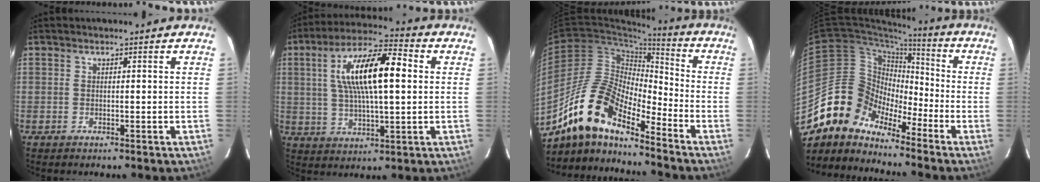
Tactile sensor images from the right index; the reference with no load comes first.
{"total": 15.7, "force": [3.2, 4.7, 14.7], "torque": [-0.265, 0.024, 0.053]}
{"total": 15.6, "force": [-12.3, 4.5, 8.6], "torque": [-0.152, -0.001, -0.244]}
{"total": 11.6, "force": [-9.5, 6.2, 2.0], "torque": [-0.035, 0.036, -0.199]}